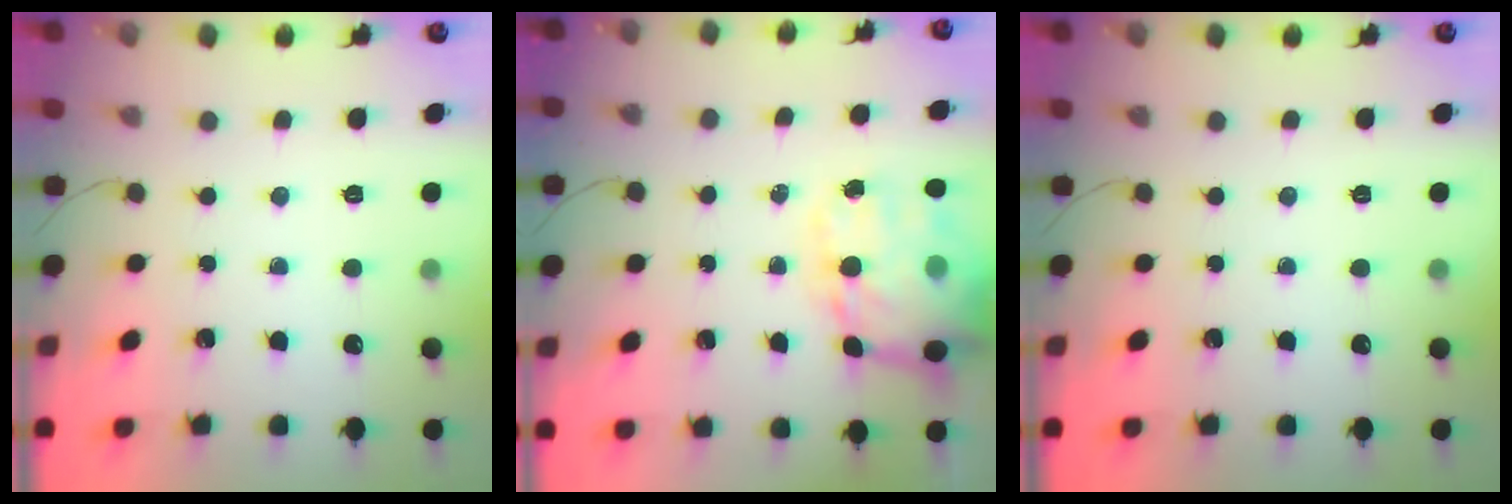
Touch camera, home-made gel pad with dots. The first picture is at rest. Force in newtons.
{"total": 20.1, "press": 19.6, "slide": 4.7}
{"total": 0.0}